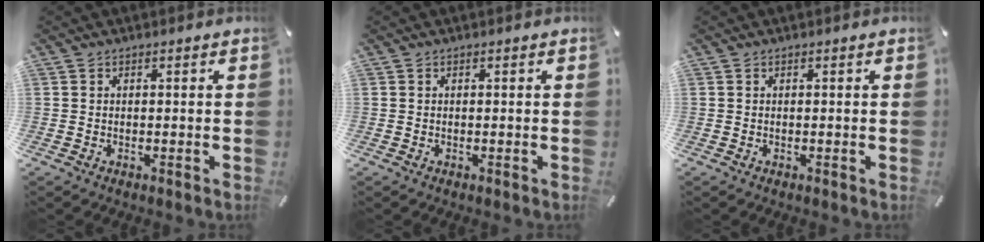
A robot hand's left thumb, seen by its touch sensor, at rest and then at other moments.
{"total": 0.0}
{"total": 0.0}